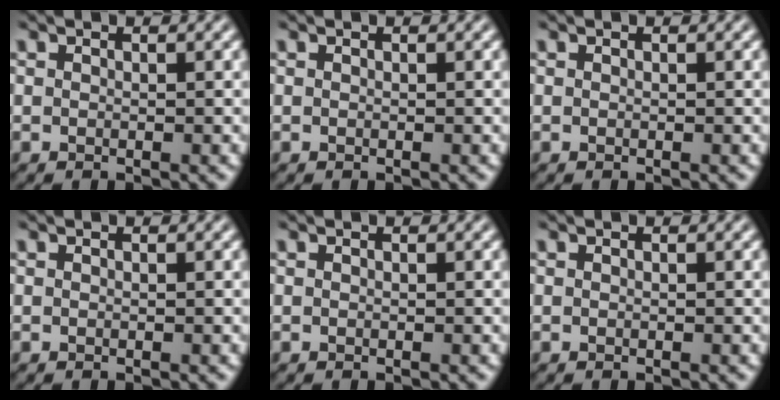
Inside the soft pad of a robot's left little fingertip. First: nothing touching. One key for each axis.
{"total": 0.0}
{"total": 0.0}
{"total": 0.0}
{"total": 0.0}
{"total": 0.0}